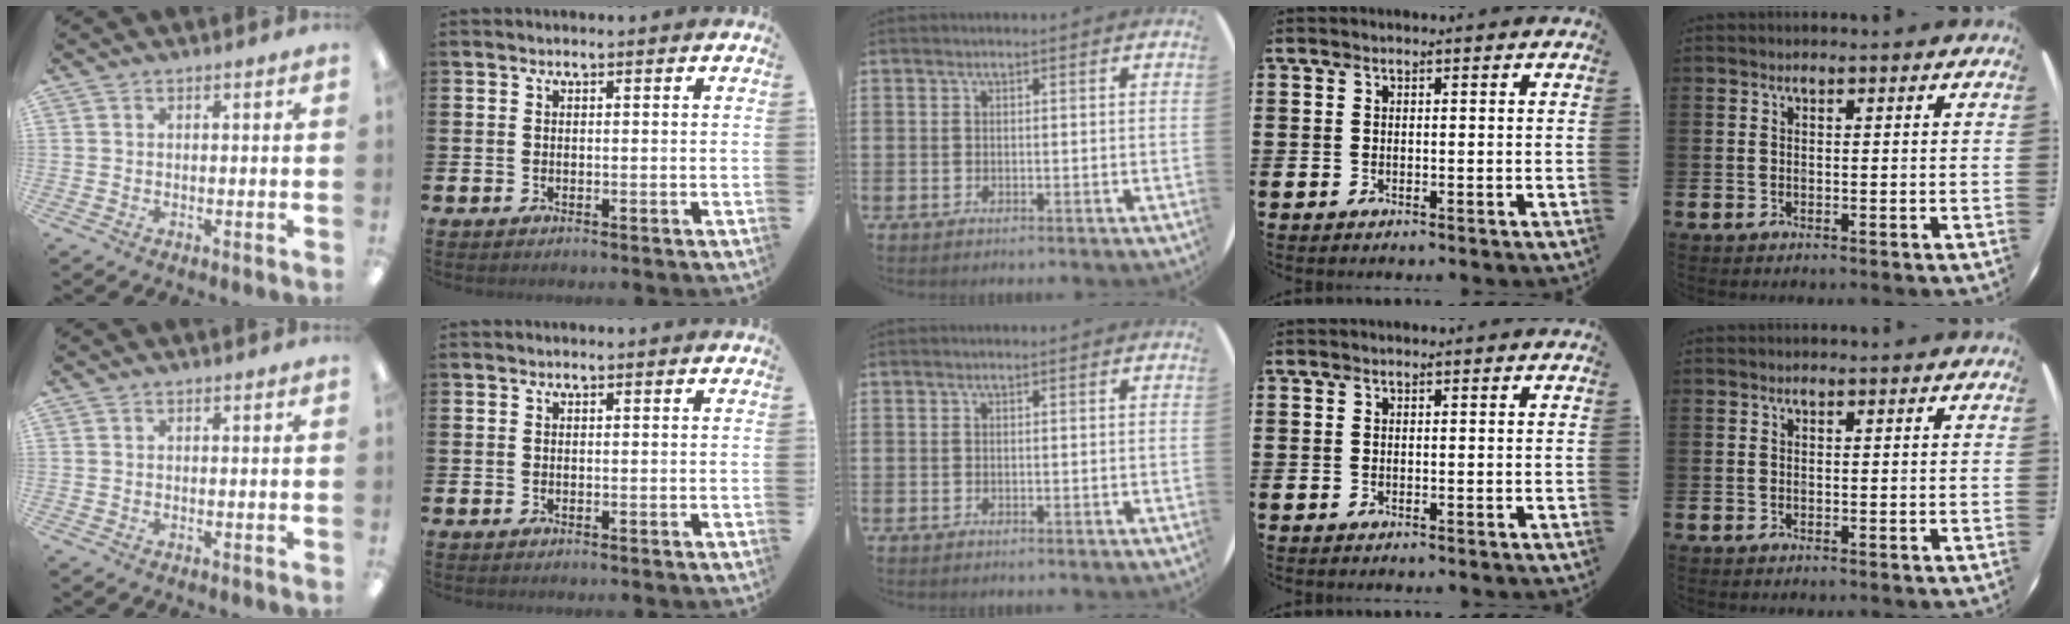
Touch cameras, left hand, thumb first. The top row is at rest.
{}